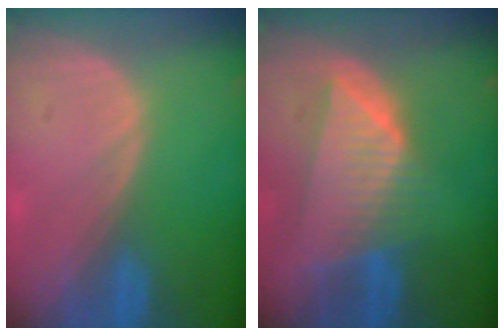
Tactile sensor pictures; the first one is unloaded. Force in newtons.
{"total": 8.4, "press": 7.6, "slide": 3.7}